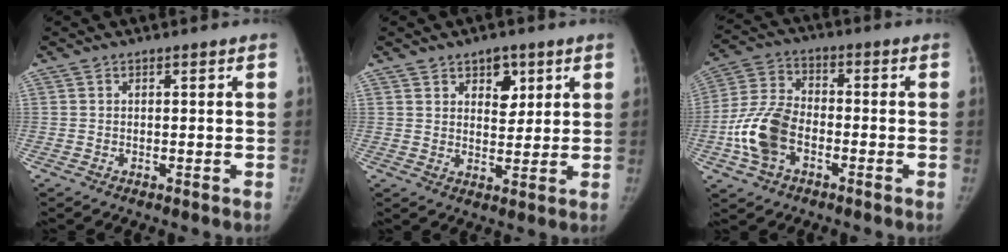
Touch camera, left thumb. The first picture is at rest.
{"total": 4.8, "force": [2.5, 3.2, 2.6], "torque": [-0.009, -0.014, 0.037]}
{"total": 12.0, "force": [-3.8, 7.7, 8.4], "torque": [-0.170, 0.027, -0.076]}